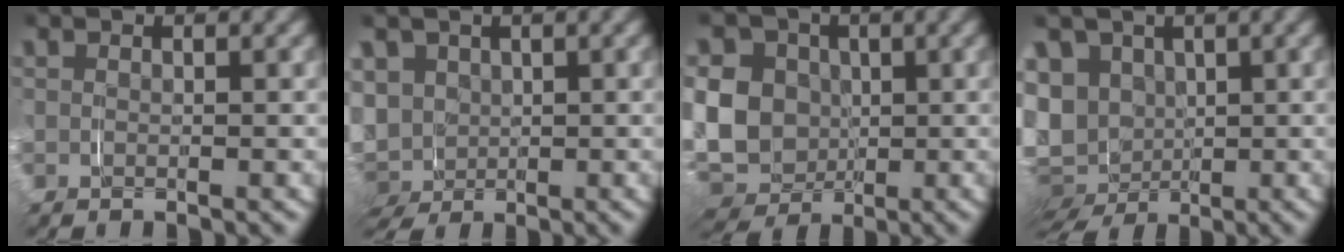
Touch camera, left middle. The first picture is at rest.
{"total": 8.6, "force": [-0.8, 8.0, 3.2], "torque": [-0.104, -0.043, 0.001]}
{"total": 12.3, "force": [-0.3, 11.0, 5.5], "torque": [-0.150, -0.033, -0.004]}
{"total": 11.6, "force": [-1.8, 10.6, 4.4], "torque": [-0.148, -0.053, -0.015]}